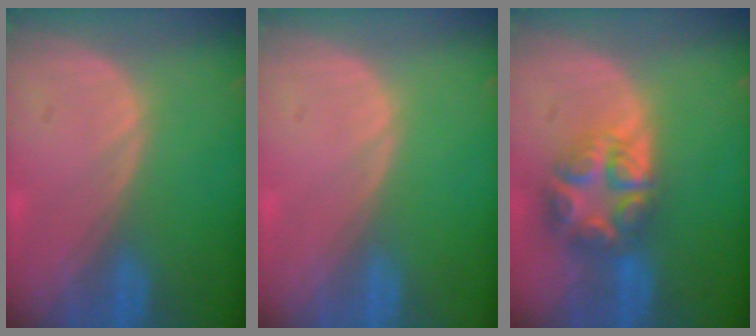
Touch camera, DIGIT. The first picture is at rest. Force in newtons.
{"total": 0.0}
{"total": 8.0, "press": 7.0, "slide": 3.9}